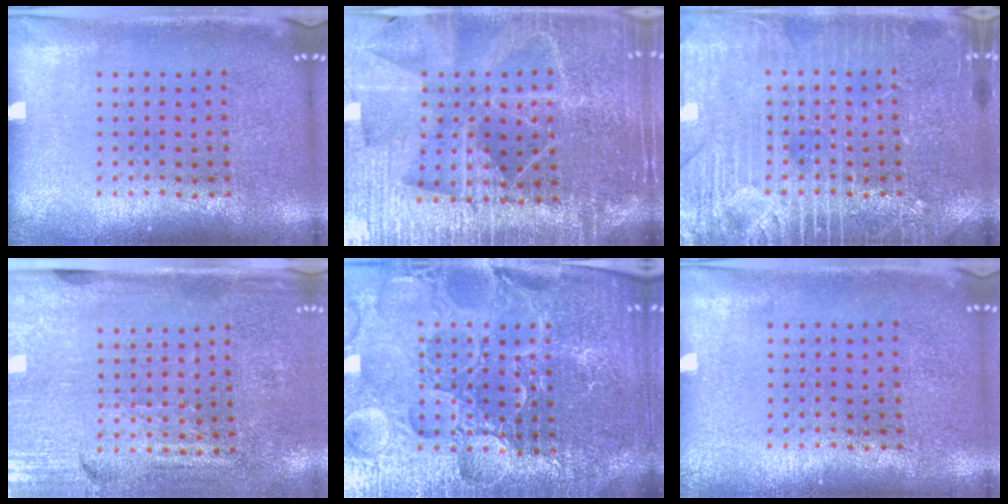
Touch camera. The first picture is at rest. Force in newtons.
{"total": 5.4, "press": 4.8, "slide": 2.4}
{"total": 5.4, "press": 5.4, "slide": 0.7}
{"total": 3.2, "press": 2.8, "slide": 1.5}
{"total": 6.0, "press": 5.4, "slide": 2.6}
{"total": 0.0}